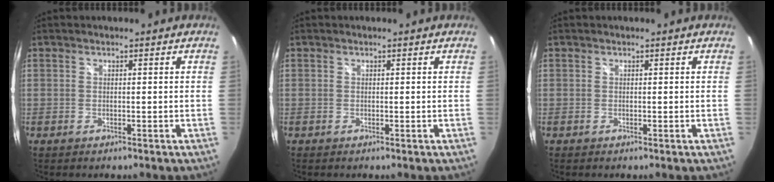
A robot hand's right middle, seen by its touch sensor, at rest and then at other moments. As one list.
[{"total": 0.0}, {"total": 0.0}]